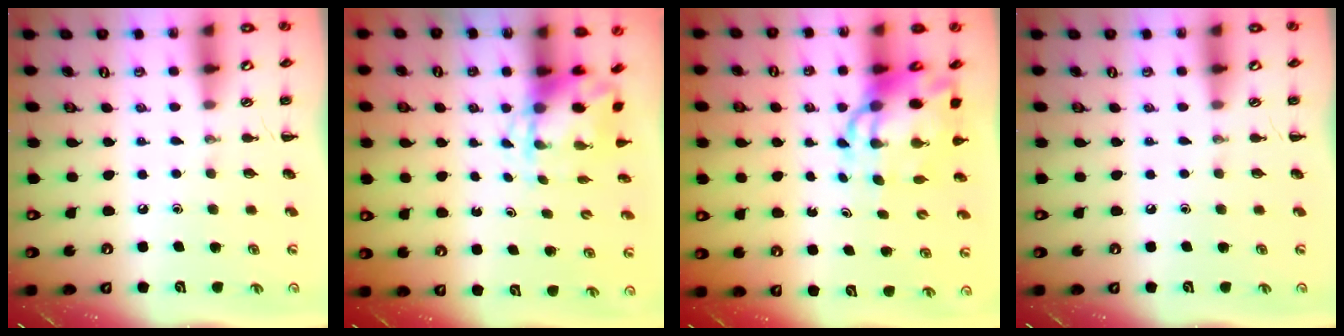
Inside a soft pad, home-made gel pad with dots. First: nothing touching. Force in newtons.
{"total": 4.3, "press": 4.3, "slide": 0.6}
{"total": 10.3, "press": 10.0, "slide": 2.5}
{"total": 0.0}